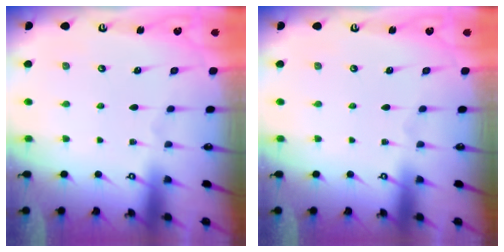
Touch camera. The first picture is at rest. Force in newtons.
{"total": 0.0}